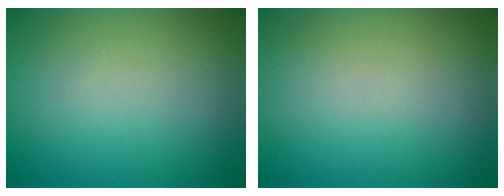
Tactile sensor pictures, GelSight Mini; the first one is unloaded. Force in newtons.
{"total": 0.0}